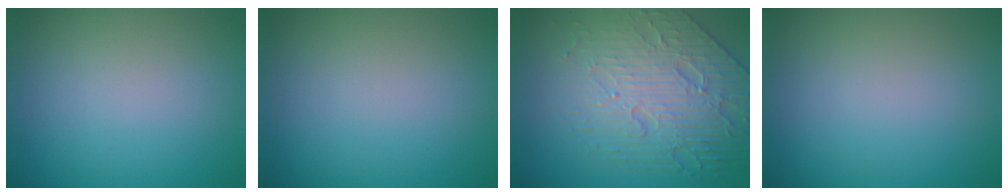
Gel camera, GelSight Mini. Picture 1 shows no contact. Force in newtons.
{"total": 0.0}
{"total": 7.4, "press": 5.6, "slide": 4.8}
{"total": 0.0}